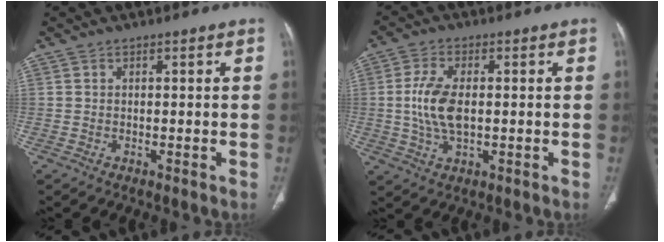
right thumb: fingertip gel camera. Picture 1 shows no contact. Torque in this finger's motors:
{"motor_torque": [0.67, 1.10, 0.55, -0.06, 0.31]}